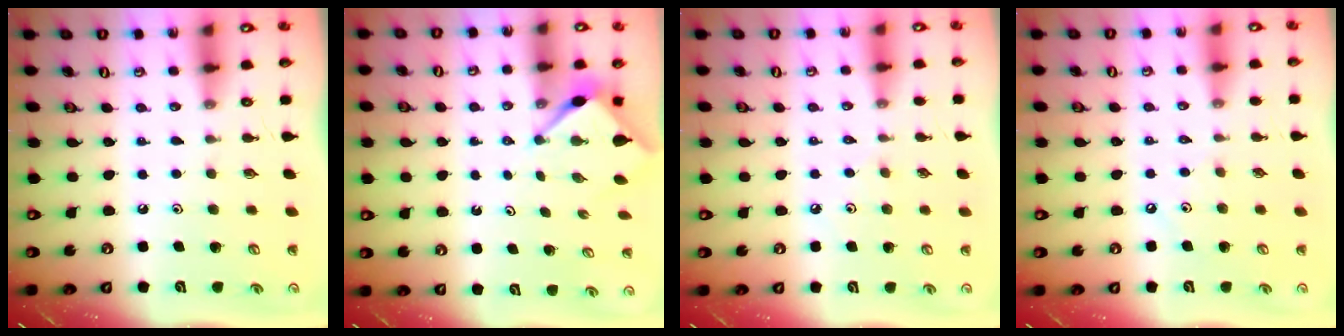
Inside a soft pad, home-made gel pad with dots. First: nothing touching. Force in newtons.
{"total": 3.0, "press": 3.0, "slide": 0.3}
{"total": 4.0, "press": 4.0, "slide": 0.7}
{"total": 3.3, "press": 3.3, "slide": 0.5}